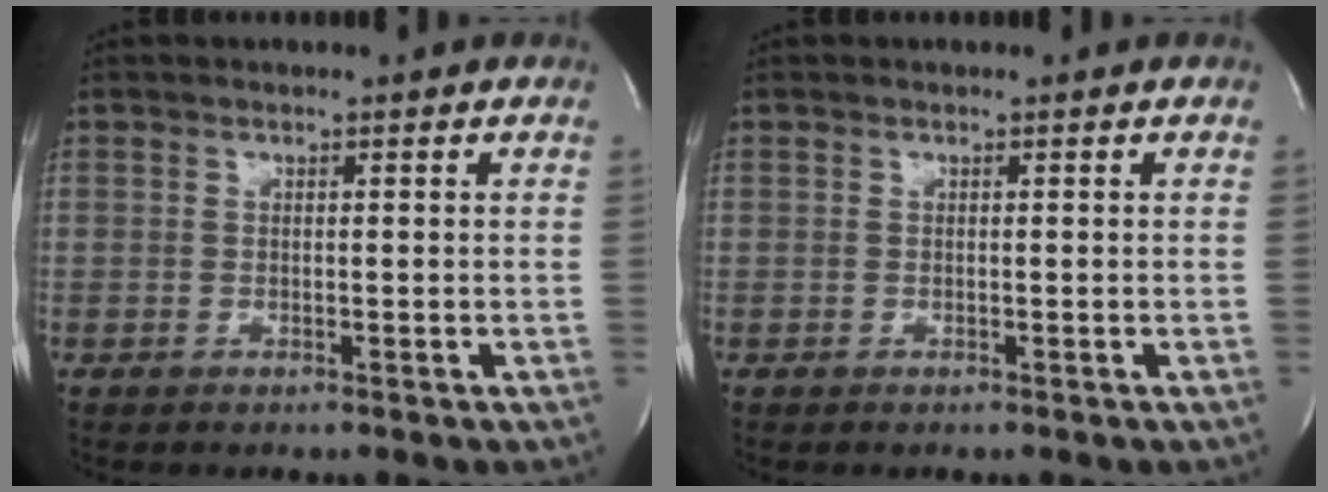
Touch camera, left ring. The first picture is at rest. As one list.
[{"total": 0.0}]